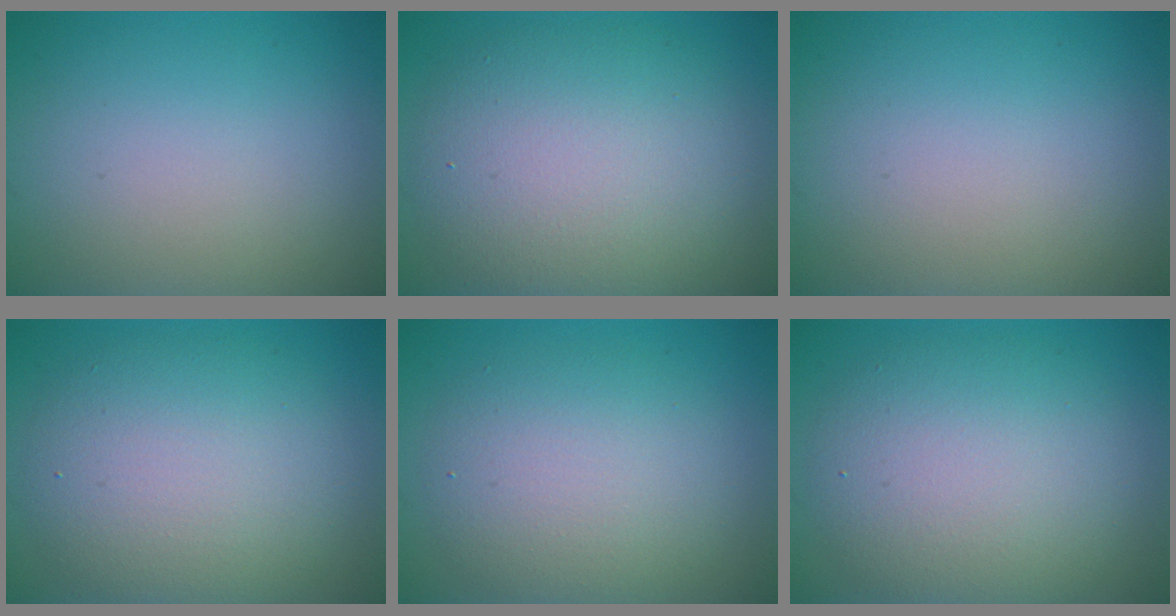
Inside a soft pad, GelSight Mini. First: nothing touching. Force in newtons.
{"total": 9.3, "press": 9.3, "slide": 0.7}
{"total": 0.0}
{"total": 7.3, "press": 7.3, "slide": 0.2}
{"total": 5.6, "press": 5.6, "slide": 0.2}
{"total": 7.3, "press": 7.3, "slide": 0.5}